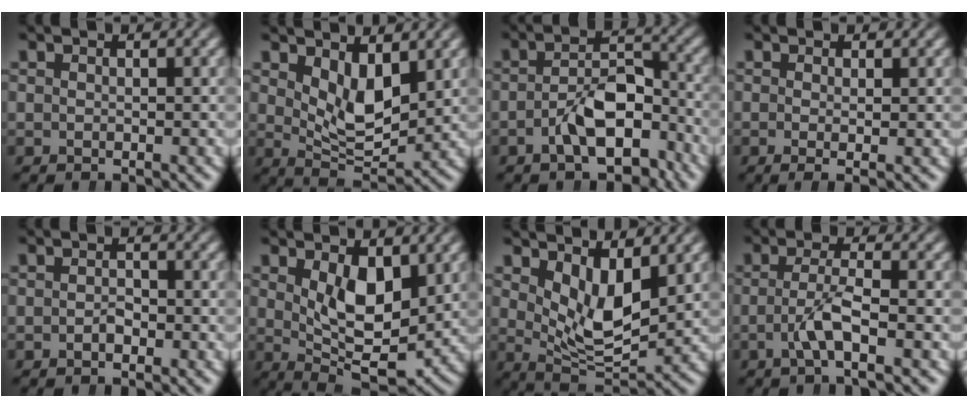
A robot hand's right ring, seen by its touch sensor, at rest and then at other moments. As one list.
[{"total": 5.4, "force": [2.0, 2.7, 4.2], "torque": [-0.059, -0.016, 0.034]}, {"total": 5.1, "force": [-2.7, 2.6, 3.4], "torque": [-0.055, -0.011, -0.043]}, {"total": 1.3, "force": [-0.4, 0.3, 1.2], "torque": [-0.032, -0.013, -0.005]}, {"total": 1.0, "force": [-0.6, 0.6, 0.6], "torque": [-0.010, -0.002, -0.012]}, {"total": 6.4, "force": [0.7, 2.9, 5.7], "torque": [-0.092, -0.031, 0.022]}, {"total": 6.2, "force": [1.8, 3.1, 5.1], "torque": [-0.075, -0.018, 0.035]}, {"total": 3.1, "force": [-1.3, 0.3, 2.8], "torque": [-0.057, -0.010, -0.019]}]